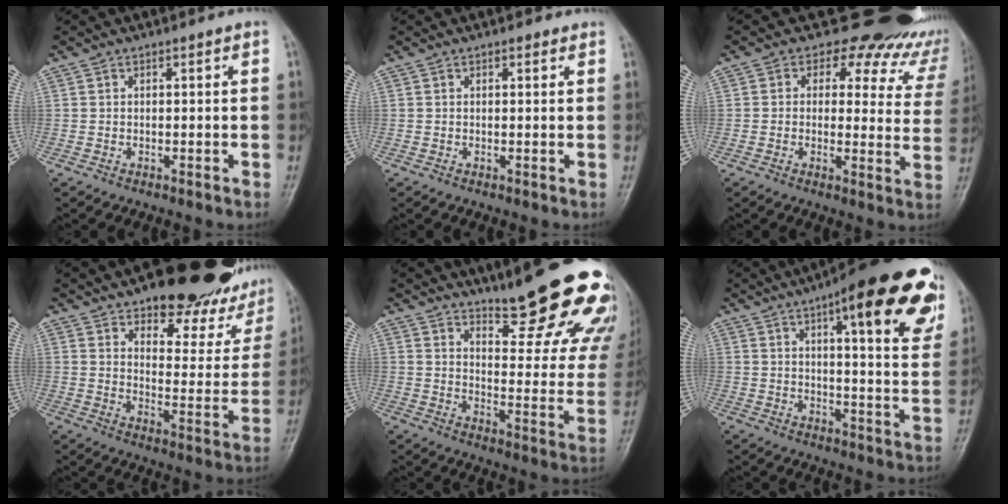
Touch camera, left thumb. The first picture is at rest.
{"total": 0.9, "force": [0.6, 0.6, 0.4], "torque": [0.000, -0.003, 0.003]}
{"total": 19.2, "force": [15.3, 9.3, 7.0], "torque": [-0.040, -0.071, 0.156]}
{"total": 23.0, "force": [17.3, 9.1, 12.0], "torque": [-0.110, -0.088, 0.219]}
{"total": 23.6, "force": [17.2, 6.0, 15.1], "torque": [-0.158, -0.109, 0.221]}
{"total": 23.1, "force": [12.4, 6.1, 18.5], "torque": [-0.216, -0.033, 0.151]}